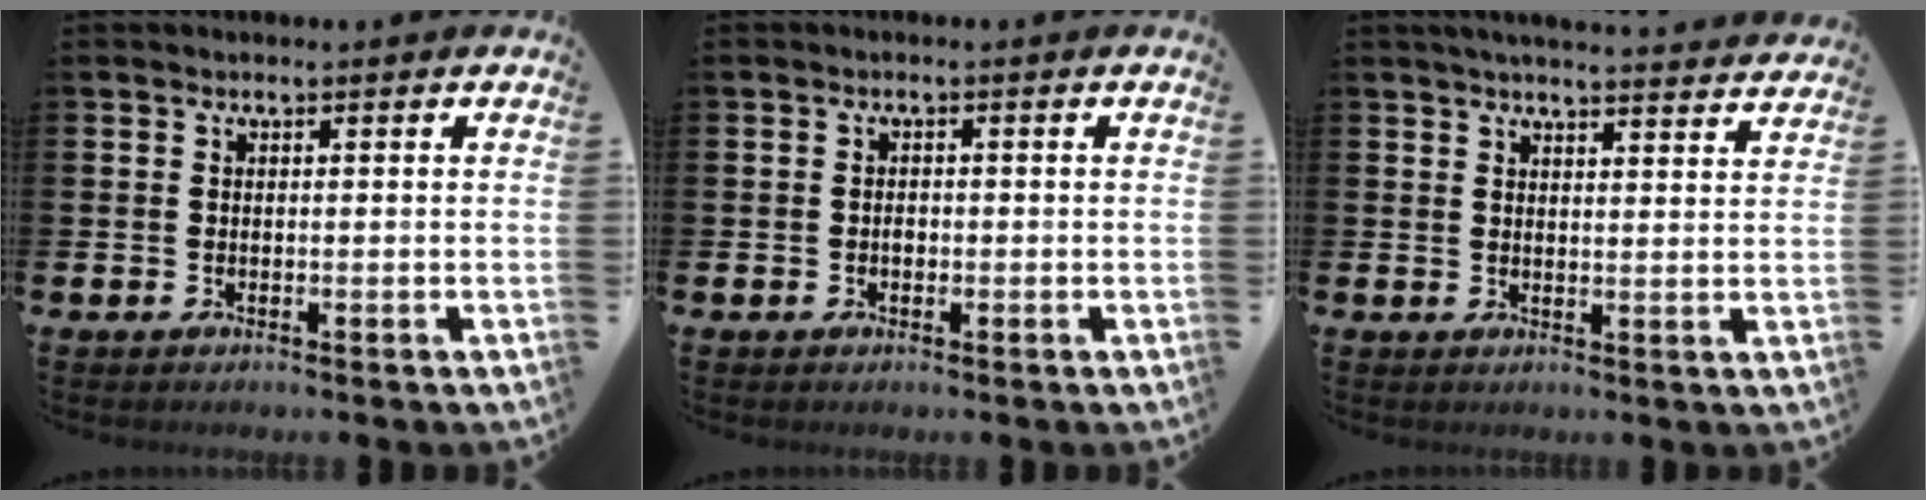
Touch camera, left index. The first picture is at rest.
{"total": 0.8, "force": [-0.2, 0.6, 0.5], "torque": [-0.010, 0.004, -0.004]}
{"total": 4.1, "force": [4.1, -0.3, 0.7], "torque": [-0.011, -0.026, 0.070]}